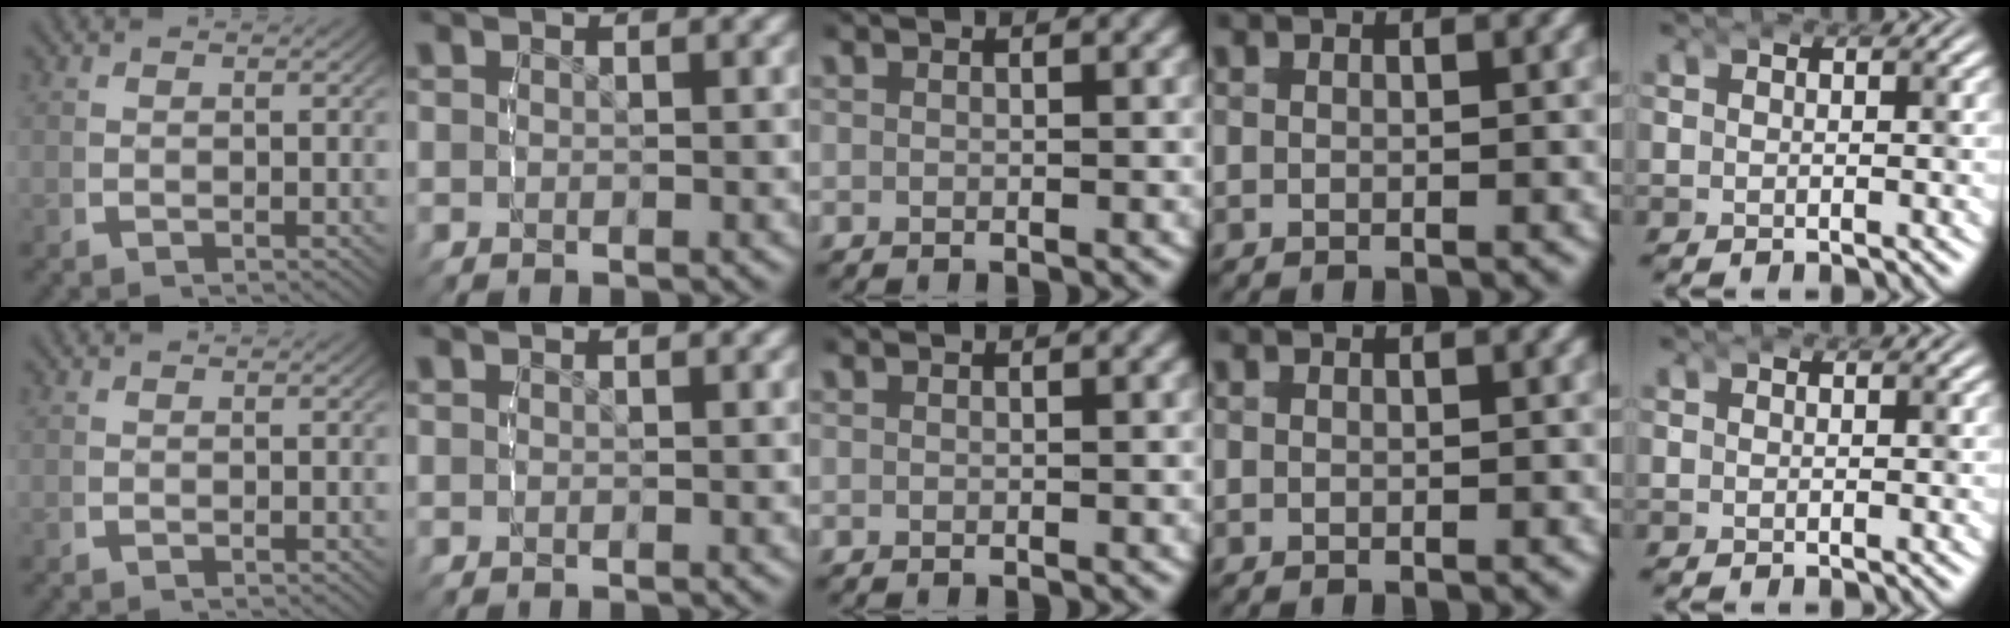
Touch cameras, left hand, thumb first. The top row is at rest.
{}